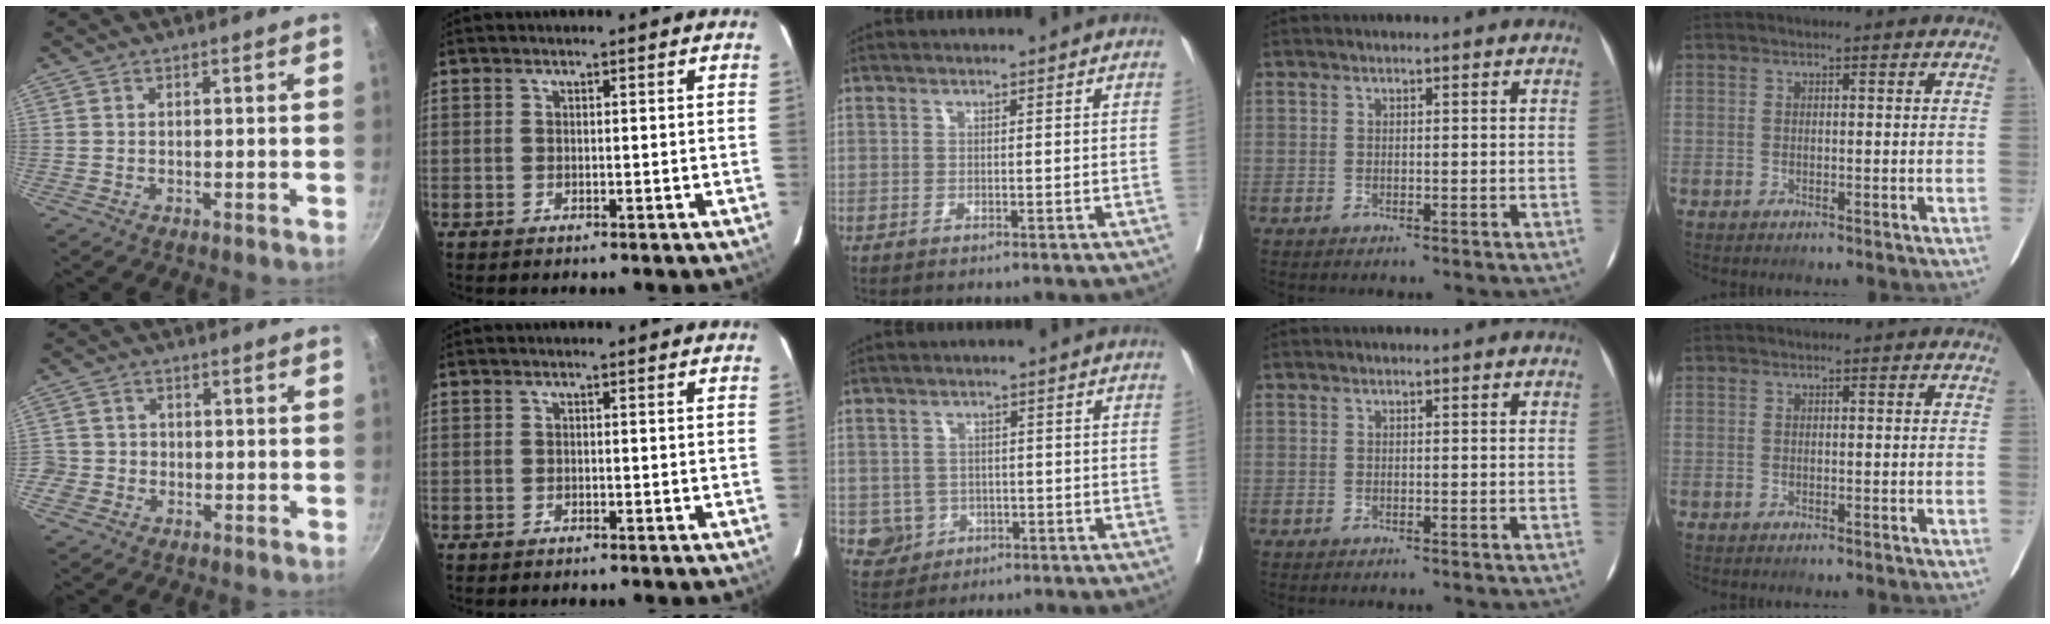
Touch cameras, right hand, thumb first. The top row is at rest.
{"thumb": {"total": 3.6, "force": [-1.1, 3.4, 0.3], "torque": [0.022, 0.015, -0.025]}, "middle": {"total": 4.0, "force": [-1.0, 3.8, 0.4], "torque": [0.003, 0.009, -0.011]}}